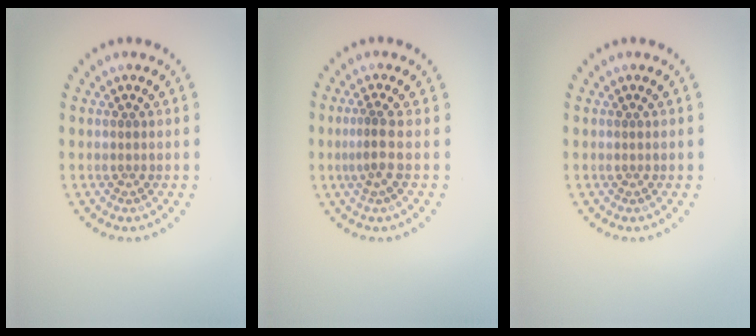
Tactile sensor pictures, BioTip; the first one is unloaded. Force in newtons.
{"total": 1.8, "press": 1.2, "slide": 1.4}
{"total": 0.0}